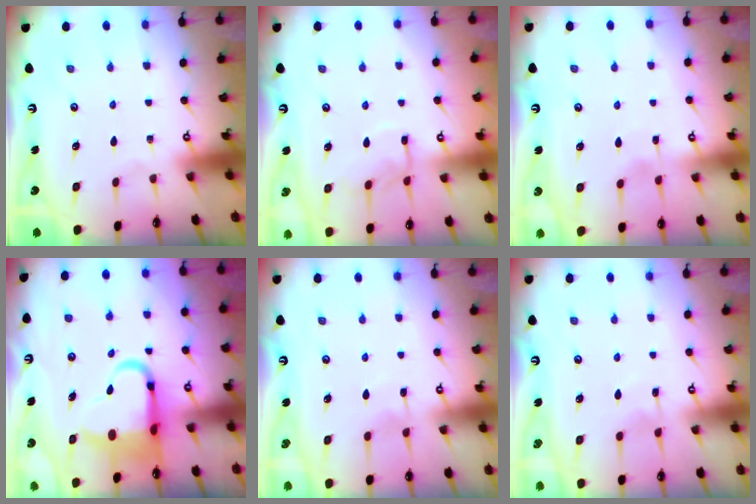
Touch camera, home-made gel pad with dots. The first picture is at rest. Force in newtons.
{"total": 7.6, "press": 7.6, "slide": 0.6}
{"total": 2.6, "press": 2.5, "slide": 0.2}
{"total": 8.7, "press": 8.3, "slide": 2.6}
{"total": 4.7, "press": 4.6, "slide": 0.6}
{"total": 4.7, "press": 4.6, "slide": 0.6}